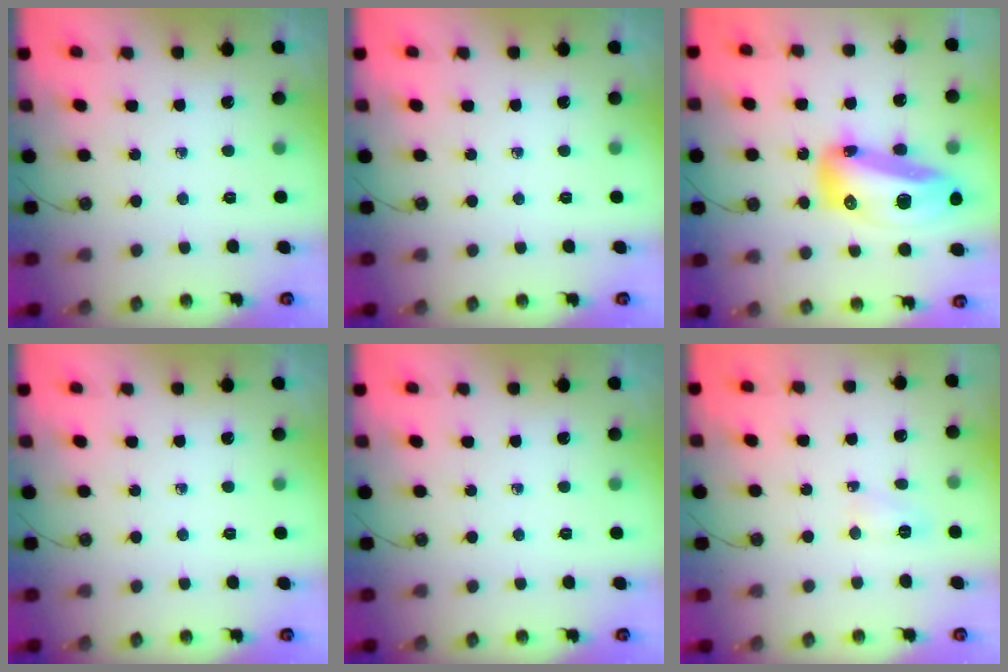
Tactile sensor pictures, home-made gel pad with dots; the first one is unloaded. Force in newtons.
{"total": 0.0}
{"total": 22.7, "press": 21.2, "slide": 8.1}
{"total": 0.0}
{"total": 0.0}
{"total": 3.7, "press": 3.7, "slide": 0.6}